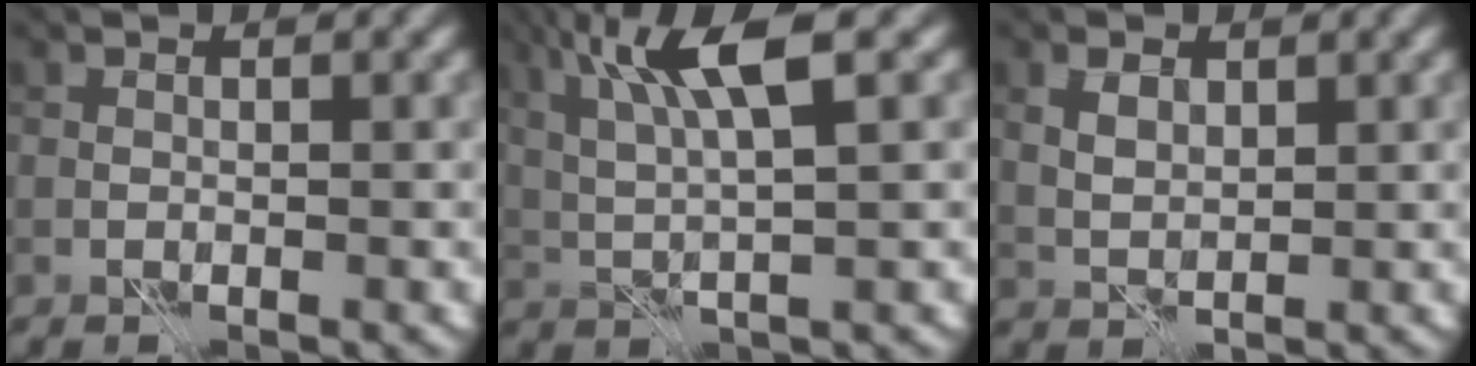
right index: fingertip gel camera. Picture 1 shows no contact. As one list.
[{"total": 7.0, "force": [3.1, 1.4, 6.2], "torque": [-0.114, 0.010, 0.058]}, {"total": 2.0, "force": [1.0, 1.2, 1.3], "torque": [-0.029, 0.001, 0.019]}]